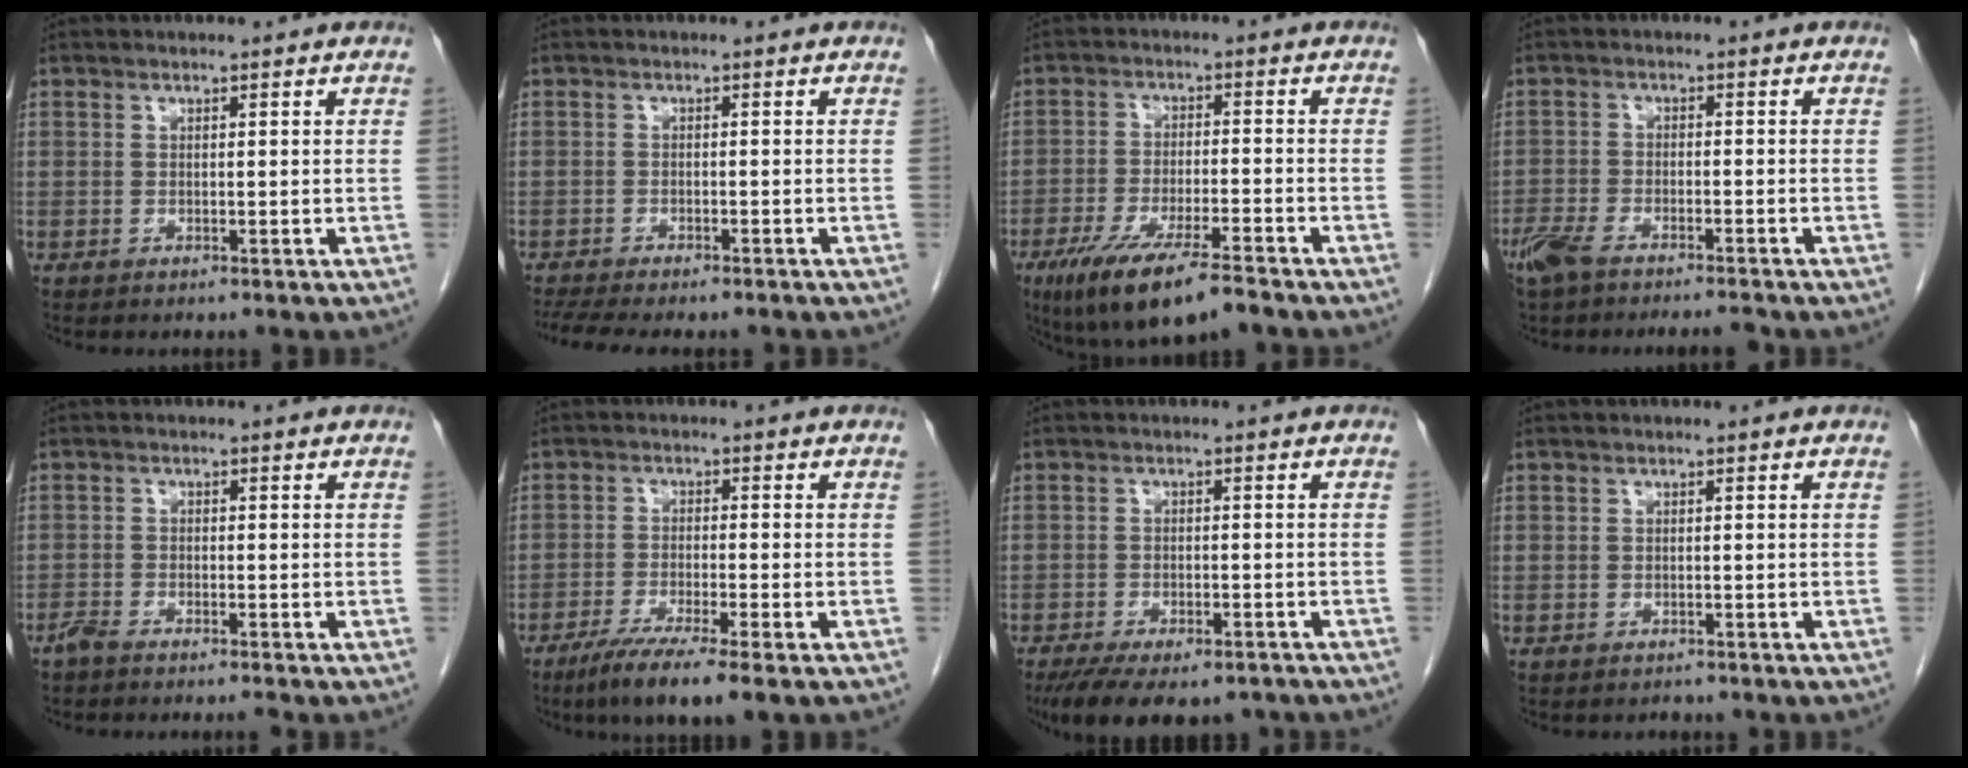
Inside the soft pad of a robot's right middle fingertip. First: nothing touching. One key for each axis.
{"total": 9.8, "fx": -8.4, "fy": 2.2, "fz": 4.6, "tx": -0.072, "ty": -0.005, "tz": -0.120}
{"total": 11.4, "fx": -7.8, "fy": 1.8, "fz": 8.1, "tx": -0.144, "ty": -0.025, "tz": -0.130}
{"total": 6.6, "fx": -5.6, "fy": 1.3, "fz": 3.2, "tx": -0.064, "ty": -0.008, "tz": -0.100}
{"total": 2.6, "fx": -2.4, "fy": 0.0, "fz": 1.0, "tx": -0.019, "ty": -0.004, "tz": -0.045}
{"total": 7.5, "fx": -5.0, "fy": -0.1, "fz": 5.6, "tx": -0.099, "ty": -0.020, "tz": -0.085}
{"total": 12.2, "fx": -9.1, "fy": 5.1, "fz": 6.3, "tx": -0.109, "ty": -0.009, "tz": -0.128}
{"total": 0.8, "fx": -0.5, "fy": 0.5, "fz": -0.2, "tx": -0.008, "ty": 0.001, "tz": -0.012}